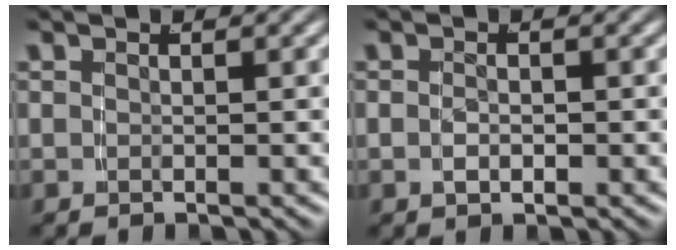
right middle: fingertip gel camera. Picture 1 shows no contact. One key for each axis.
{"total": 1.0, "fx": -0.5, "fy": 0.2, "fz": 0.8, "tx": -0.015, "ty": -0.003, "tz": -0.005}